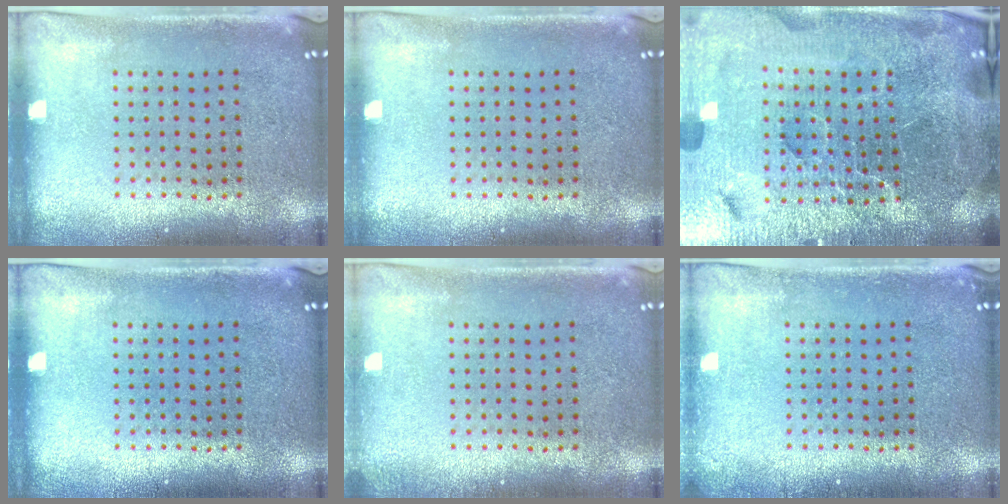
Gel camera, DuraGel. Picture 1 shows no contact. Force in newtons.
{"total": 0.0}
{"total": 7.0, "press": 6.1, "slide": 3.4}
{"total": 0.0}
{"total": 0.6, "press": 0.6, "slide": 0.1}
{"total": 0.6, "press": 0.6, "slide": 0.1}